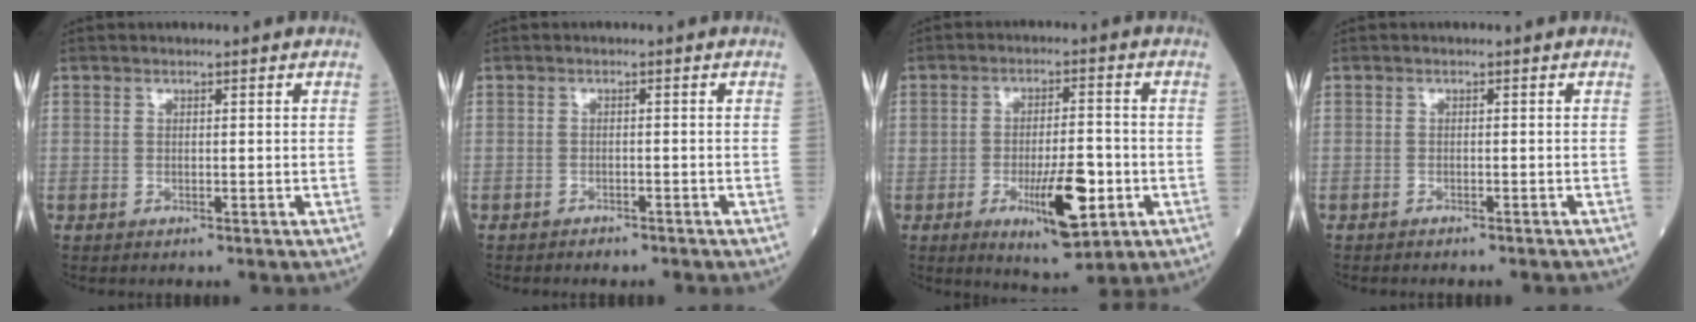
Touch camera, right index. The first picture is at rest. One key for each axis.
{"total": 2.2, "fx": -1.9, "fy": 0.8, "fz": 0.6, "tx": -0.014, "ty": 0.000, "tz": -0.021}
{"total": 9.7, "fx": -3.1, "fy": 2.5, "fz": 8.8, "tx": -0.138, "ty": -0.010, "tz": -0.043}
{"total": 4.1, "fx": -3.8, "fy": 0.8, "fz": 1.6, "tx": -0.021, "ty": -0.005, "tz": -0.044}